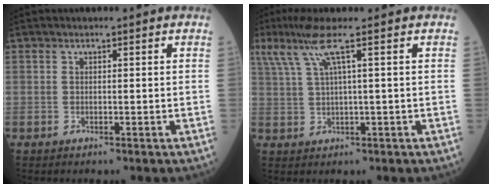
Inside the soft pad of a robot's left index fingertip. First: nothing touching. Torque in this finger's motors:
{"motor_torque": [0.83, -1.07, 0.43, 0.15]}